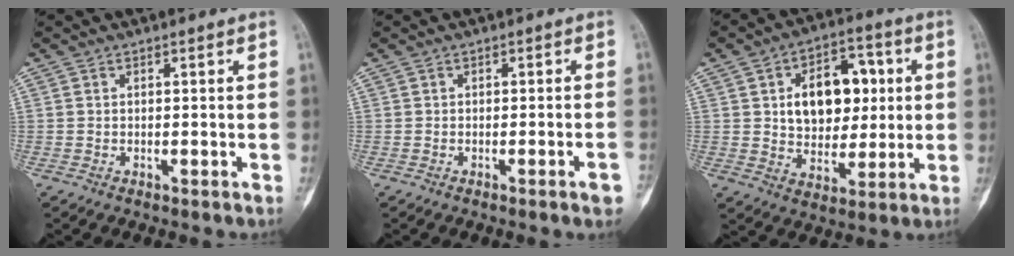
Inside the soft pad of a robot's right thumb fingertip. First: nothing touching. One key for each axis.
{"total": 2.7, "fx": -1.3, "fy": 0.2, "fz": 2.3, "tx": -0.033, "ty": 0.007, "tz": -0.017}
{"total": 15.2, "fx": 2.8, "fy": 10.2, "fz": 10.9, "tx": -0.114, "ty": 0.006, "tz": 0.046}